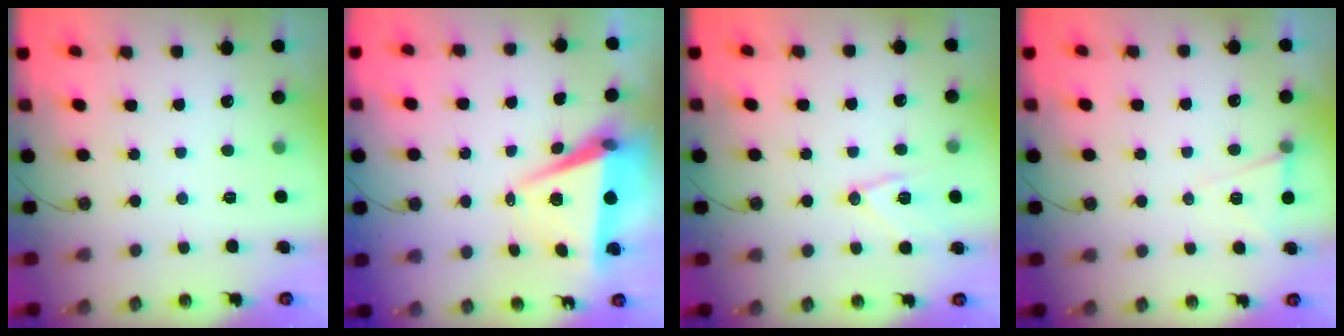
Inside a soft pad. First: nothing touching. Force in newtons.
{"total": 7.2, "press": 5.7, "slide": 4.4}
{"total": 11.9, "press": 11.8, "slide": 0.8}
{"total": 6.4, "press": 4.5, "slide": 4.5}